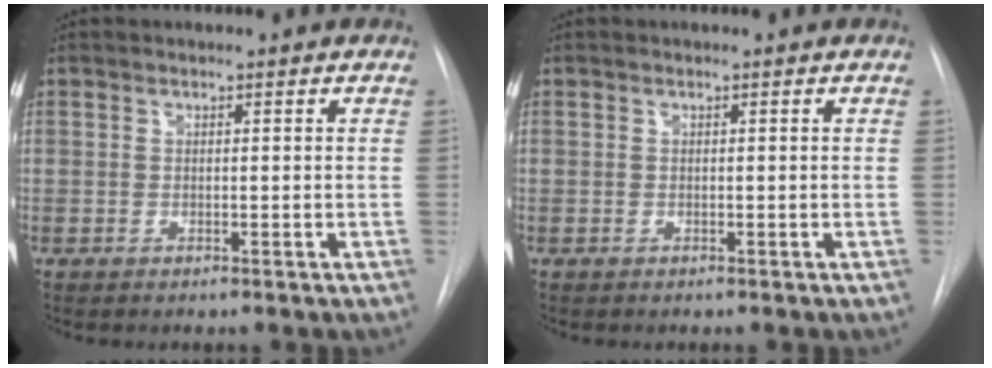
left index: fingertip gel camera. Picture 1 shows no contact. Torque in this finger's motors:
{"motor_torque": [0.00, 0.00, 0.00, 0.00]}